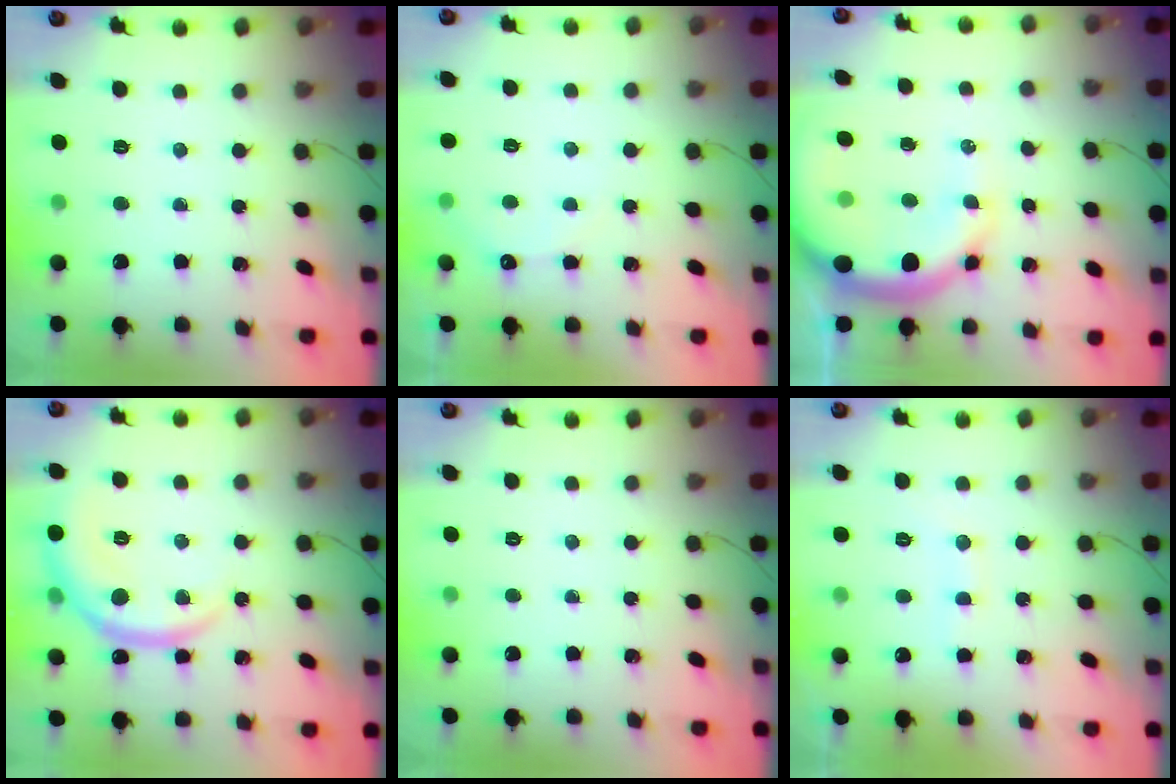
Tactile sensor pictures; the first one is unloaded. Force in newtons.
{"total": 6.2, "press": 6.1, "slide": 1.3}
{"total": 13.7, "press": 13.3, "slide": 3.3}
{"total": 11.8, "press": 11.7, "slide": 0.6}
{"total": 0.0}
{"total": 6.7, "press": 6.6, "slide": 1.3}